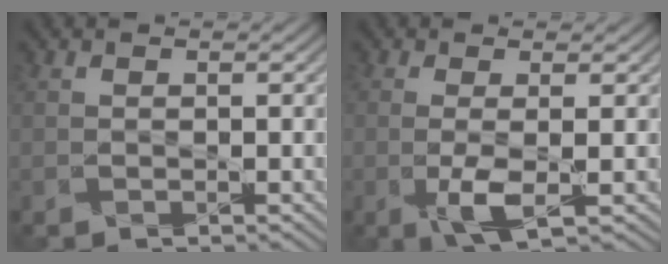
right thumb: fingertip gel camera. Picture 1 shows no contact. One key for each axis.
{"total": 3.3, "fx": -0.7, "fy": 0.5, "fz": 3.2, "tx": -0.068, "ty": -0.002, "tz": -0.017}